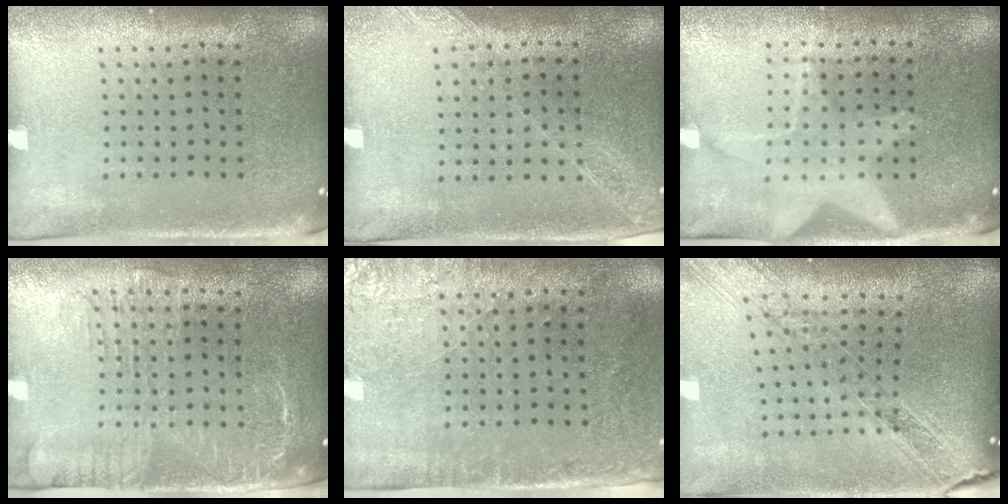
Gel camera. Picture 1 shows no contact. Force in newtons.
{"total": 1.2, "press": 1.2, "slide": 0.2}
{"total": 1.2, "press": 1.2, "slide": 0.2}
{"total": 2.0, "press": 1.6, "slide": 1.2}
{"total": 2.8, "press": 2.3, "slide": 1.6}
{"total": 1.7, "press": 1.5, "slide": 0.8}